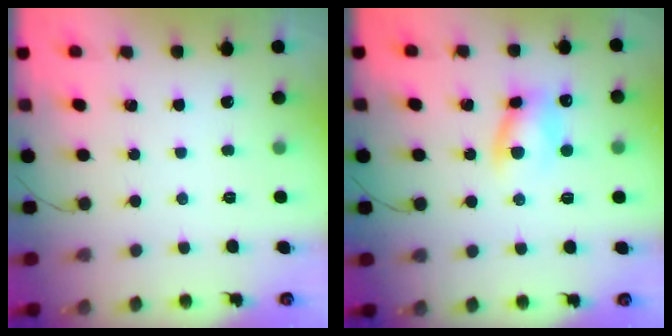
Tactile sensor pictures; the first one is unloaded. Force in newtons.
{"total": 7.8, "press": 7.7, "slide": 1.3}